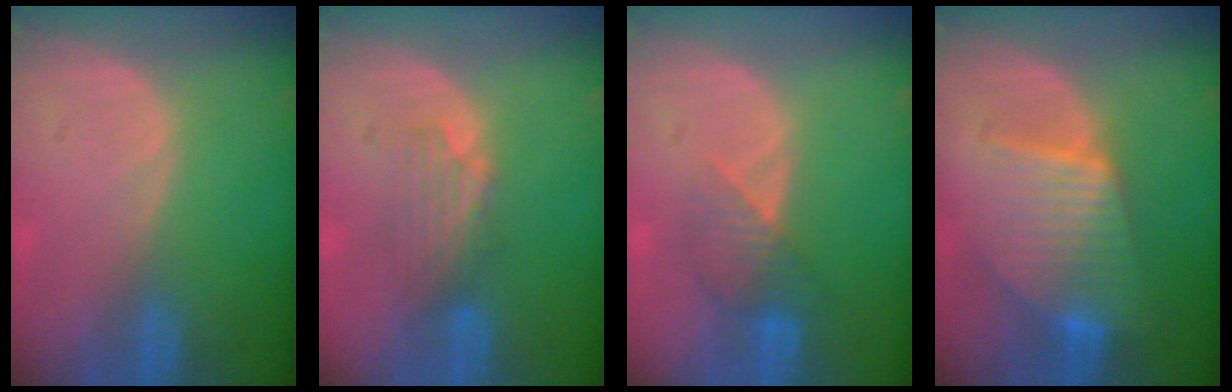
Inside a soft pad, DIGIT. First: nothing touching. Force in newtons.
{"total": 4.0, "press": 3.6, "slide": 1.8}
{"total": 4.0, "press": 4.0, "slide": 0.6}
{"total": 8.4, "press": 8.4, "slide": 0.5}